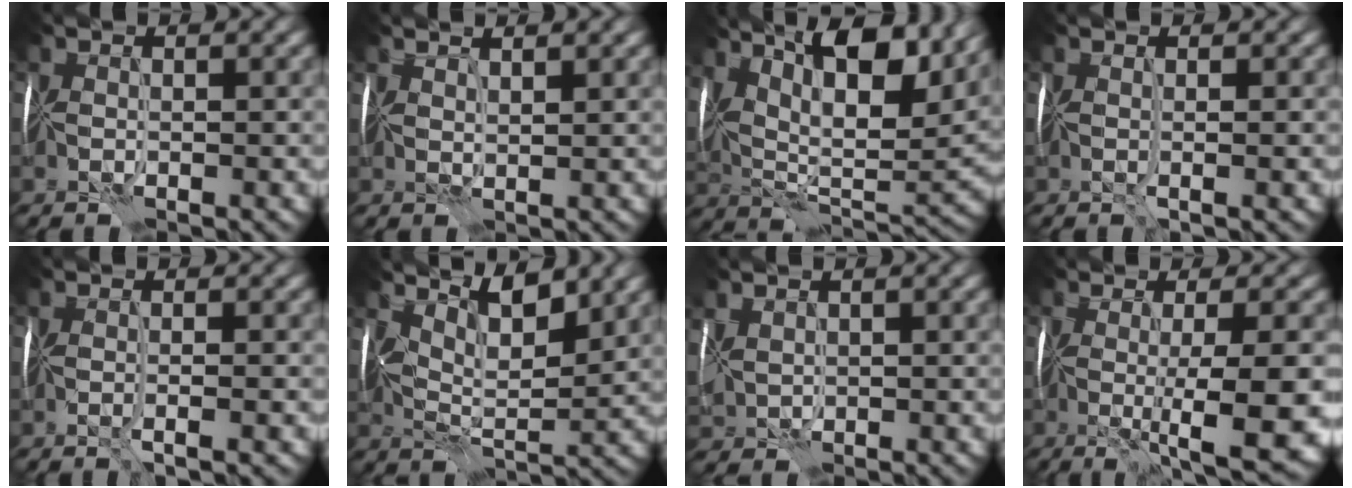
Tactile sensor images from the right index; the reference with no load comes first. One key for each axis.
{"total": 2.0, "fx": 1.8, "fy": 0.3, "fz": 0.8, "tx": -0.006, "ty": 0.012, "tz": 0.017}
{"total": 14.4, "fx": 8.1, "fy": 6.0, "fz": 10.3, "tx": -0.182, "ty": 0.019, "tz": 0.142}
{"total": 1.5, "fx": 0.2, "fy": 0.3, "fz": 1.5, "tx": -0.017, "ty": -0.001, "tz": 0.005}
{"total": 1.7, "fx": -0.2, "fy": 0.3, "fz": 1.6, "tx": -0.024, "ty": 0.001, "tz": -0.007}
{"total": 5.2, "fx": 3.8, "fy": 1.6, "fz": 3.2, "tx": -0.060, "ty": 0.005, "tz": 0.067}
{"total": 3.3, "fx": 0.5, "fy": 2.4, "fz": 2.2, "tx": -0.048, "ty": 0.000, "tz": 0.022}
{"total": 9.7, "fx": -1.5, "fy": 2.3, "fz": 9.3, "tx": -0.127, "ty": -0.011, "tz": -0.010}